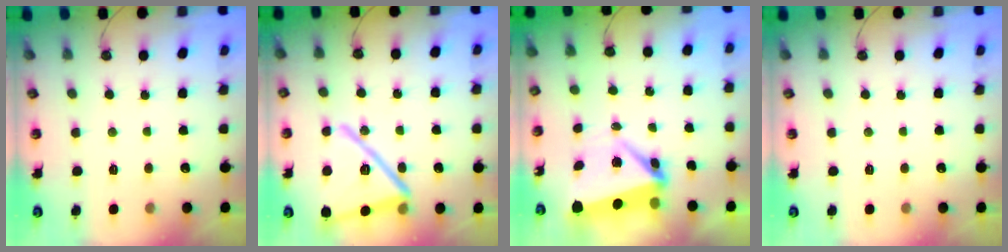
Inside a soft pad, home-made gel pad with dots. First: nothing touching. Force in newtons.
{"total": 22.0, "press": 21.9, "slide": 2.6}
{"total": 6.5, "press": 6.3, "slide": 1.7}
{"total": 0.0}